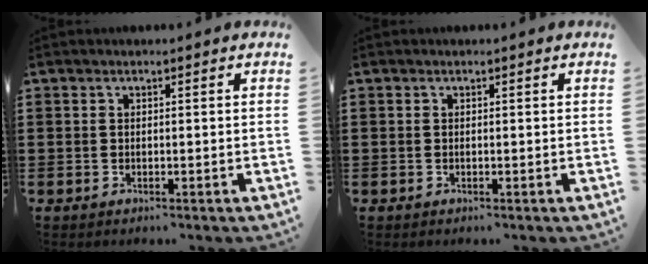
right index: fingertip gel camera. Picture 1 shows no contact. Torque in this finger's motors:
{"motor_torque": [-0.35, 0.10, 0.00, -0.01]}